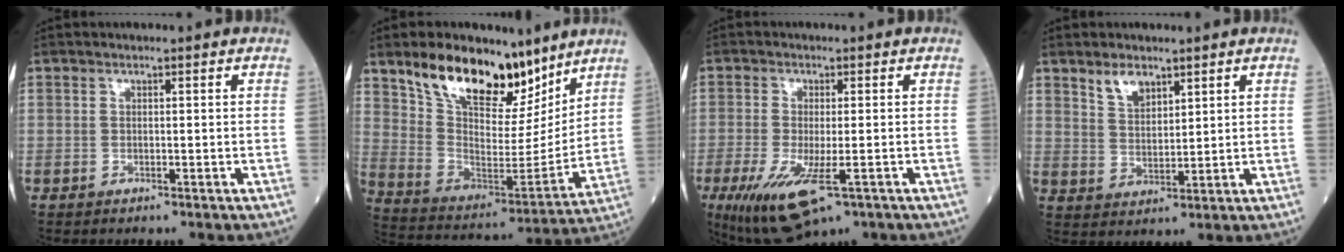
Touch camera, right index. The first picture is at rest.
{"total": 18.7, "force": [12.9, 7.8, 11.1], "torque": [-0.197, 0.002, 0.234]}
{"total": 10.6, "force": [-5.1, 3.2, 8.8], "torque": [-0.162, -0.029, -0.079]}
{"total": 4.6, "force": [3.3, 2.2, 2.4], "torque": [-0.047, 0.001, 0.069]}